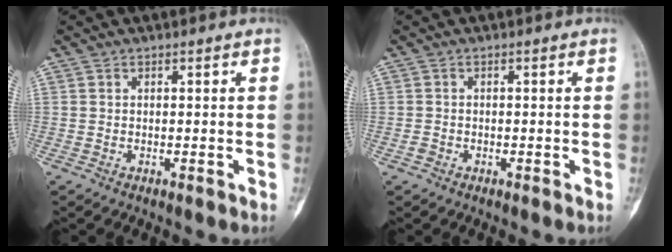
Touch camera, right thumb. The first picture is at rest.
{"total": 1.0, "force": [-0.5, 0.8, 0.2], "torque": [-0.001, 0.004, -0.013]}